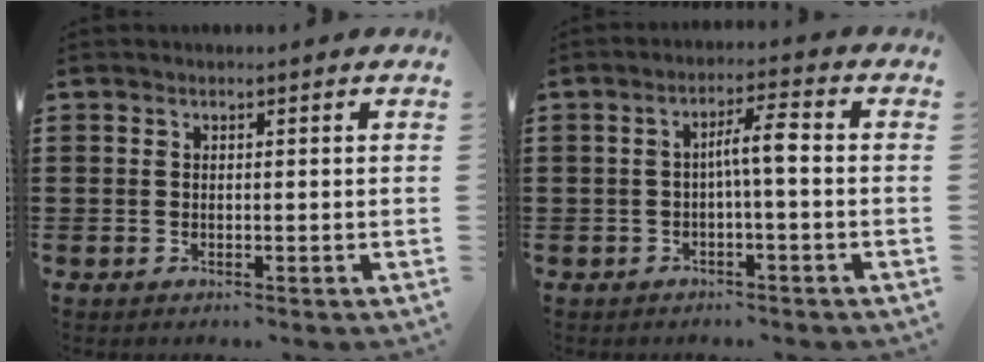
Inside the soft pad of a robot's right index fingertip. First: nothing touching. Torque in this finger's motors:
{"motor_torque": [0.91, -0.36, 0.22, 0.11]}